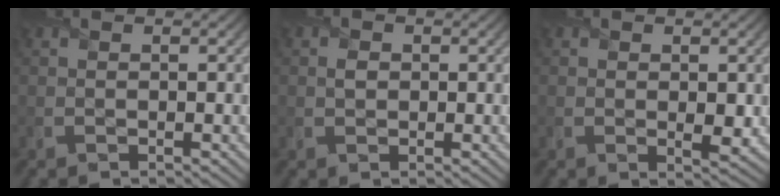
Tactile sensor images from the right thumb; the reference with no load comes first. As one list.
[{"total": 0.9, "force": [0.1, 0.7, 0.6], "torque": [-0.018, 0.002, -0.002]}, {"total": 1.7, "force": [0.1, 0.7, 1.6], "torque": [-0.028, -0.008, 0.004]}]